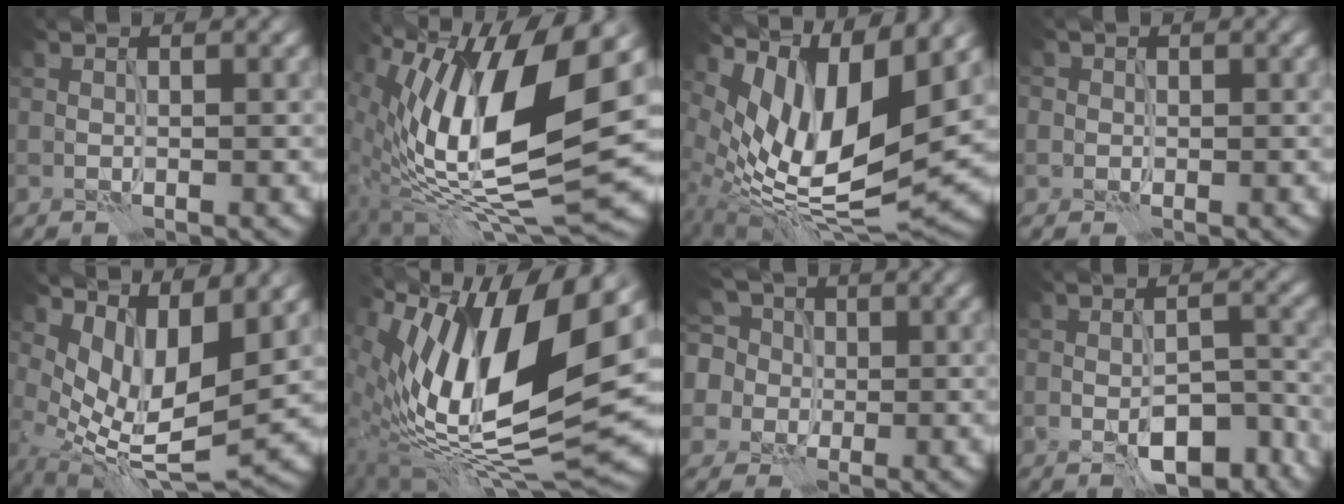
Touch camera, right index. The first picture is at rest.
{"total": 14.6, "force": [3.1, 4.7, 13.5], "torque": [-0.247, -0.001, 0.055]}
{"total": 12.3, "force": [3.8, 5.1, 10.5], "torque": [-0.207, -0.008, 0.075]}
{"total": 0.9, "force": [0.1, 0.9, 0.0], "torque": [0.003, -0.001, 0.001]}
{"total": 8.2, "force": [2.2, 3.6, 7.0], "torque": [-0.137, -0.020, 0.046]}
{"total": 15.1, "force": [4.5, 5.6, 13.3], "torque": [-0.245, 0.005, 0.074]}
{"total": 8.3, "force": [2.6, 7.1, 3.3], "torque": [-0.069, 0.027, 0.015]}
{"total": 6.0, "force": [-3.4, 2.3, 4.3], "torque": [-0.054, 0.006, -0.050]}